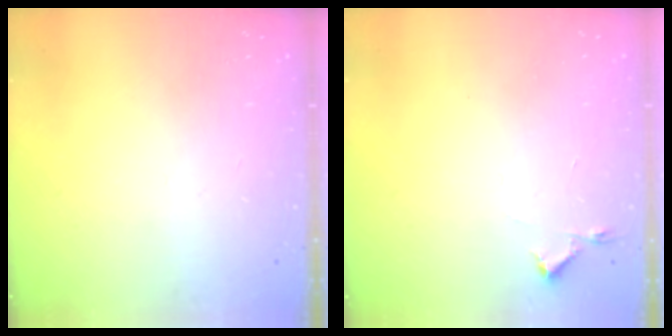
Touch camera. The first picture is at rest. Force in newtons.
{"total": 2.7, "press": 2.6, "slide": 0.4}